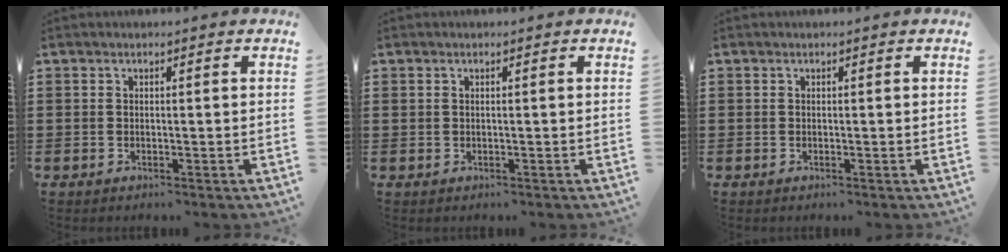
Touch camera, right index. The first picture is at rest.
{"total": 0.0}
{"total": 0.0}